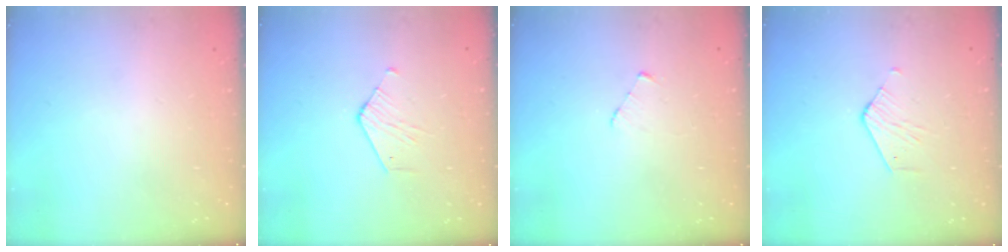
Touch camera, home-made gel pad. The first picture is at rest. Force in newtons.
{"total": 3.2, "press": 3.2, "slide": 0.3}
{"total": 2.7, "press": 2.7, "slide": 0.3}
{"total": 2.5, "press": 2.5, "slide": 0.2}